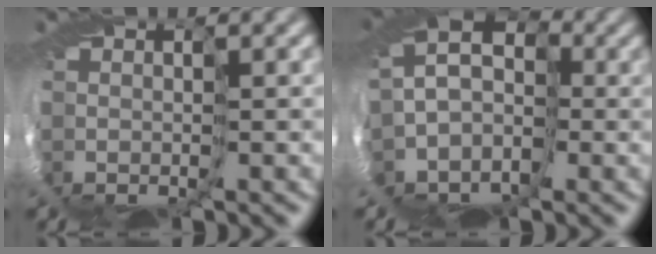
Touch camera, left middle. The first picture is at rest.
{"total": 9.4, "force": [-1.5, 8.0, 4.8], "torque": [-0.096, 0.005, -0.041]}